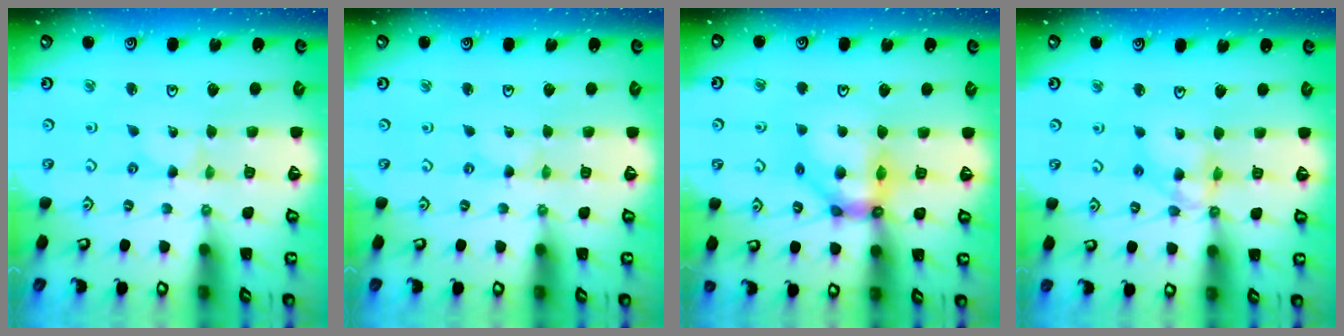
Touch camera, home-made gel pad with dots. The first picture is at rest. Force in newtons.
{"total": 0.0}
{"total": 11.3, "press": 11.2, "slide": 1.5}
{"total": 10.0, "press": 9.9, "slide": 1.0}